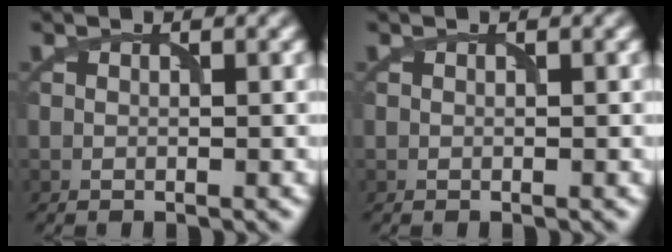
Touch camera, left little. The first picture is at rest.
{"total": 0.0}